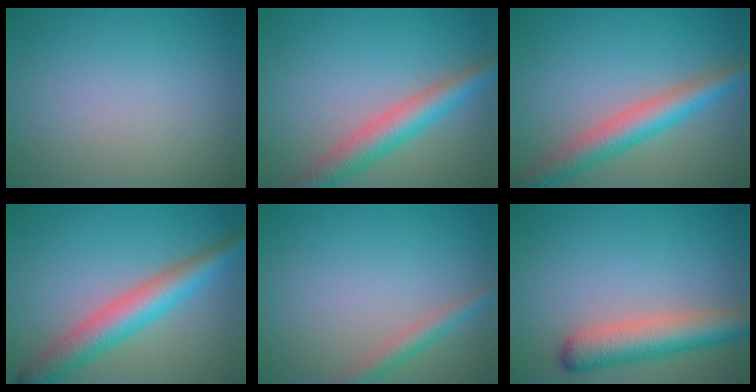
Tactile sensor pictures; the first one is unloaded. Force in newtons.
{"total": 5.0, "press": 5.0, "slide": 0.3}
{"total": 5.2, "press": 5.2, "slide": 0.1}
{"total": 5.8, "press": 5.8, "slide": 0.1}
{"total": 2.2, "press": 2.2, "slide": 0.0}
{"total": 5.5, "press": 5.5, "slide": 0.2}